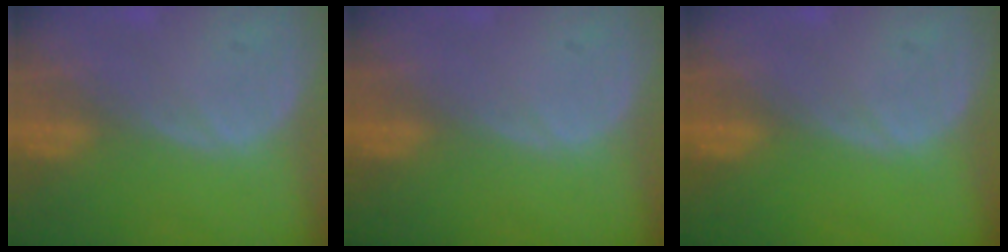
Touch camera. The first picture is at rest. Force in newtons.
{"total": 0.0}
{"total": 0.0}